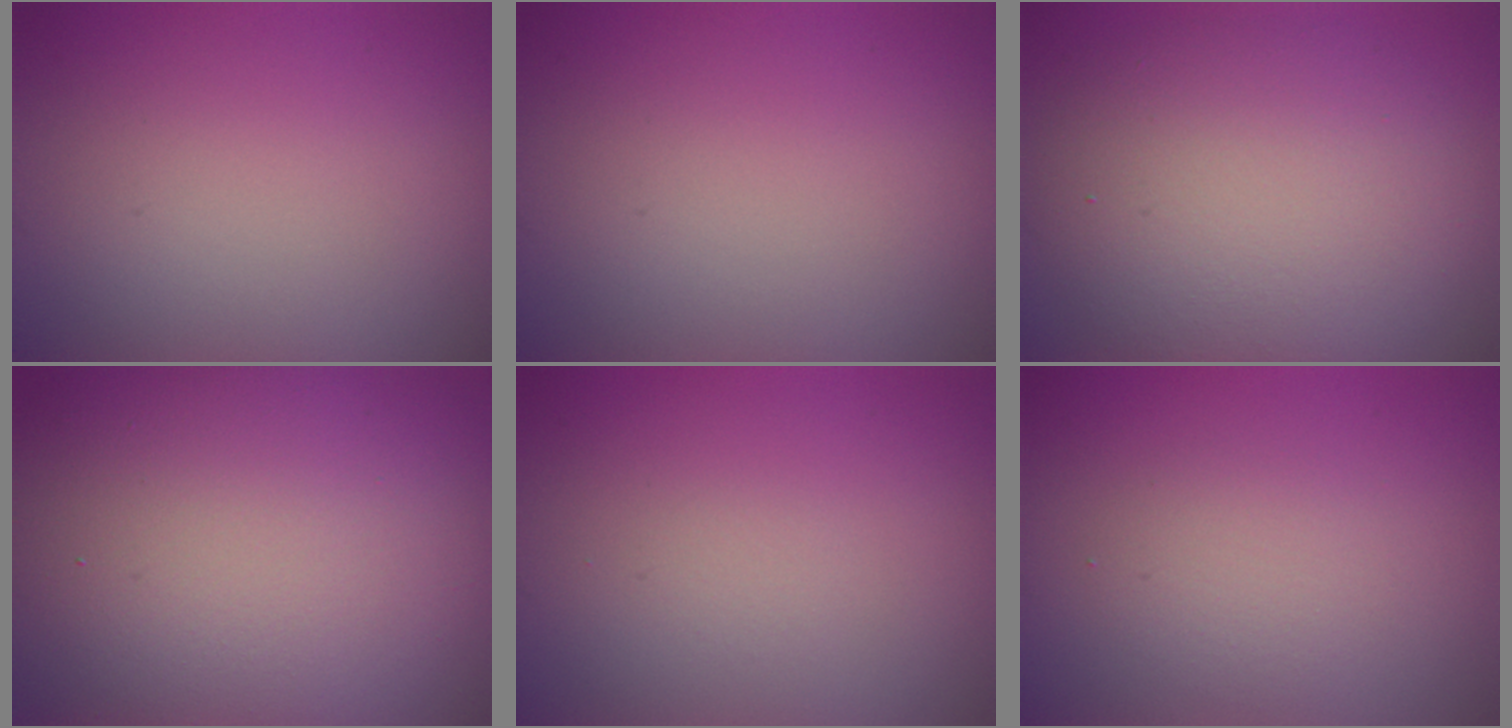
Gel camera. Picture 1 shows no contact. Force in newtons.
{"total": 0.0}
{"total": 8.9, "press": 8.9, "slide": 0.3}
{"total": 19.2, "press": 19.2, "slide": 0.7}
{"total": 0.5, "press": 0.5, "slide": 0.1}
{"total": 2.1, "press": 2.1, "slide": 0.0}